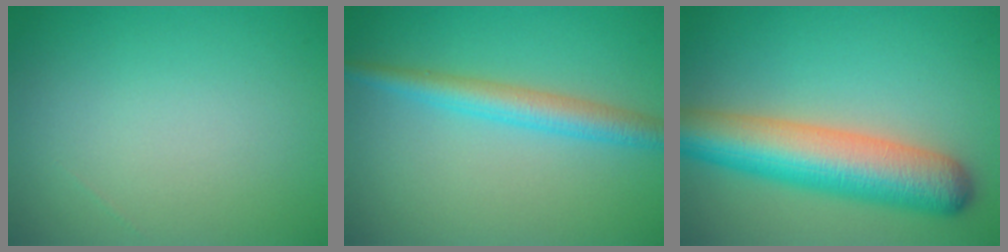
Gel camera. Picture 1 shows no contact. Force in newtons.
{"total": 3.4, "press": 3.4, "slide": 0.0}
{"total": 9.0, "press": 9.0, "slide": 0.4}